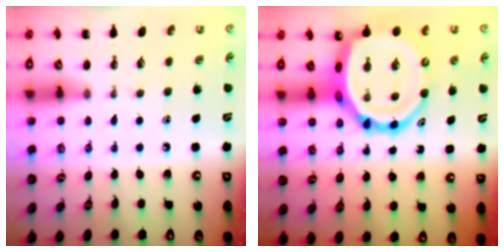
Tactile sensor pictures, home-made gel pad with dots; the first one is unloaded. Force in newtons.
{"total": 16.7, "press": 16.0, "slide": 4.6}